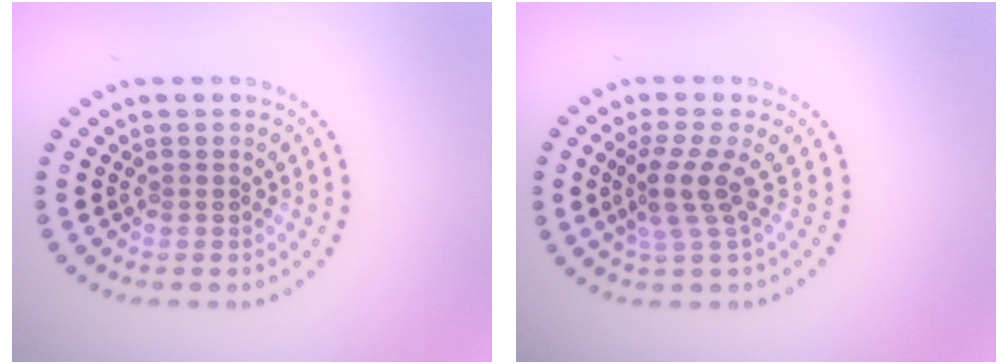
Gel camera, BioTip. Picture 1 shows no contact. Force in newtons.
{"total": 2.9, "press": 1.9, "slide": 2.2}